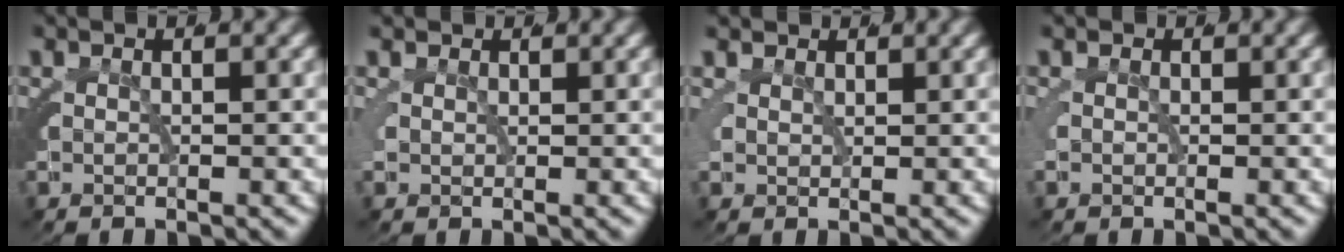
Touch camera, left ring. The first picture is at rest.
{"total": 1.4, "force": [0.8, 1.0, 0.4], "torque": [-0.016, -0.001, 0.019]}
{"total": 1.8, "force": [1.4, 1.0, 0.6], "torque": [-0.018, -0.004, 0.033]}
{"total": 0.7, "force": [0.1, 0.7, 0.2], "torque": [-0.010, 0.000, -0.002]}